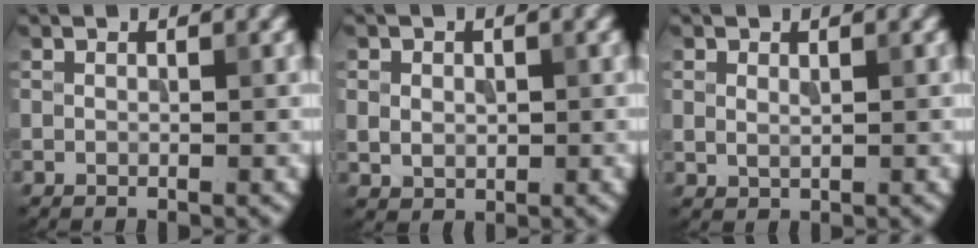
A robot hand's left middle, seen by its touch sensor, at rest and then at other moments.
{"total": 1.9, "force": [0.2, 1.6, 1.0], "torque": [-0.016, -0.004, 0.007]}
{"total": 0.9, "force": [0.4, 0.6, 0.6], "torque": [-0.014, -0.002, 0.012]}